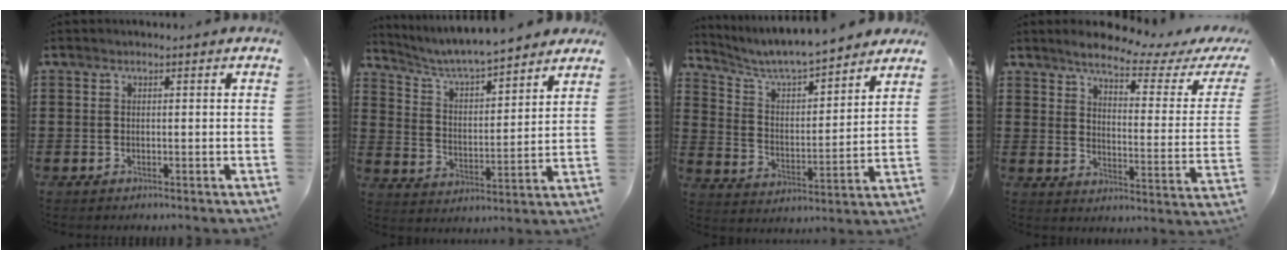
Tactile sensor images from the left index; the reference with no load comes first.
{"total": 5.6, "force": [5.3, 0.7, 1.7], "torque": [-0.060, -0.033, 0.087]}
{"total": 6.1, "force": [5.7, 0.9, 2.1], "torque": [-0.067, -0.035, 0.094]}
{"total": 5.8, "force": [4.8, 0.3, 3.2], "torque": [-0.078, -0.029, 0.076]}